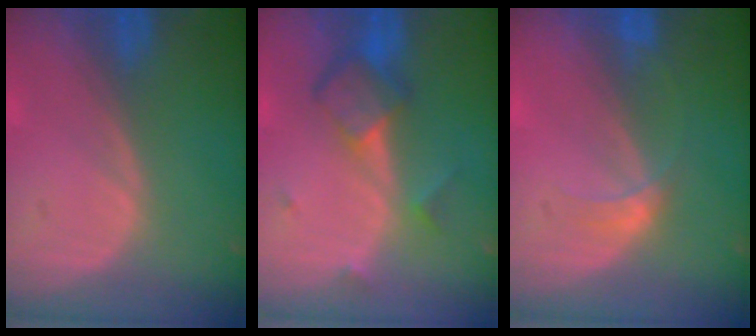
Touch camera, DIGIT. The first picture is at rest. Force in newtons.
{"total": 6.0, "press": 5.2, "slide": 3.0}
{"total": 2.1, "press": 2.1, "slide": 0.2}